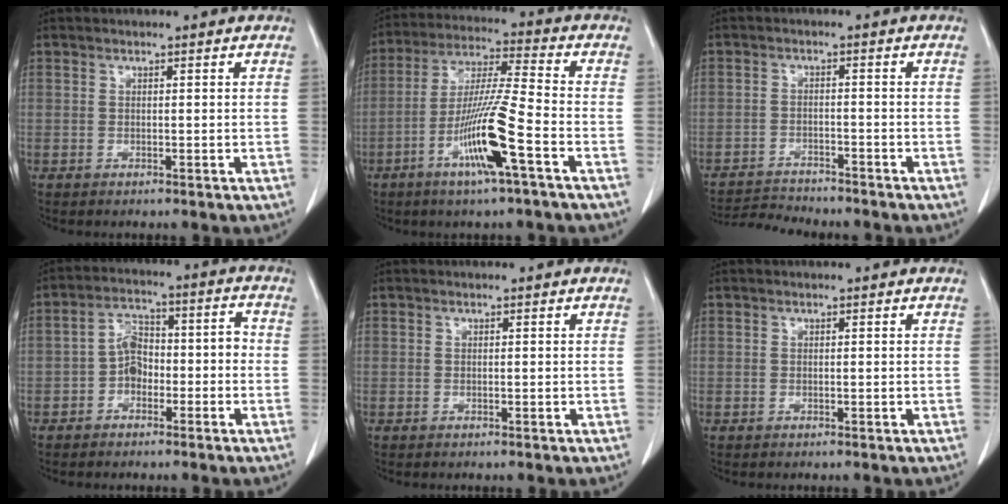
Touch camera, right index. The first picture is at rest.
{"total": 12.6, "force": [-5.3, -0.5, 11.4], "torque": [-0.224, -0.010, -0.102]}
{"total": 6.4, "force": [-6.4, 0.2, 0.9], "torque": [-0.015, -0.011, -0.106]}
{"total": 6.2, "force": [-2.2, 3.8, 4.4], "torque": [-0.075, 0.039, -0.040]}
{"total": 0.0}
{"total": 0.0}